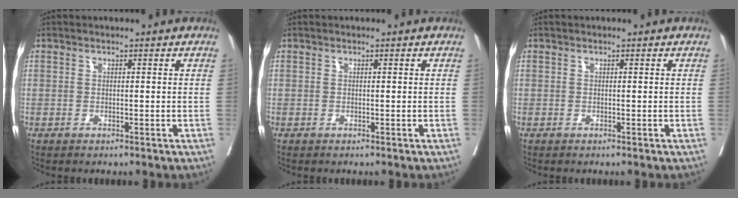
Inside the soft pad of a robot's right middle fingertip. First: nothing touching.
{"total": 0.0}
{"total": 0.0}